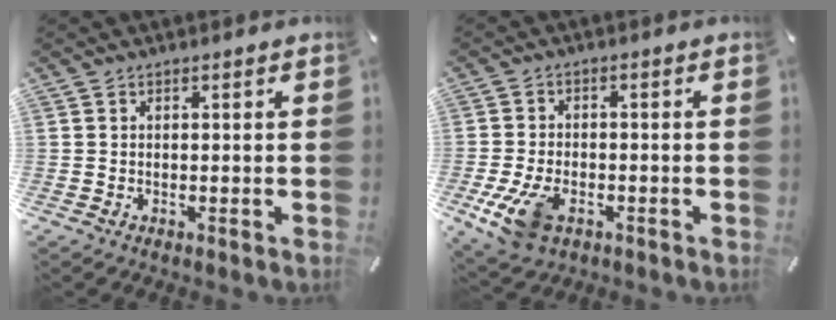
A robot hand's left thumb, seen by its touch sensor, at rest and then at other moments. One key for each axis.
{"total": 9.2, "fx": -3.9, "fy": 5.7, "fz": 6.1, "tx": -0.145, "ty": 0.004, "tz": -0.071}